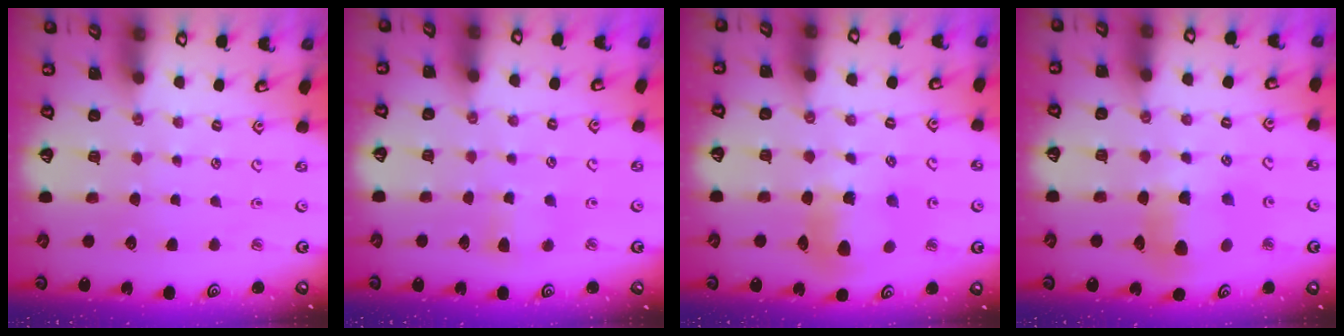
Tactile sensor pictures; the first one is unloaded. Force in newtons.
{"total": 4.8, "press": 4.8, "slide": 0.5}
{"total": 8.9, "press": 8.9, "slide": 0.9}
{"total": 8.0, "press": 8.0, "slide": 0.6}